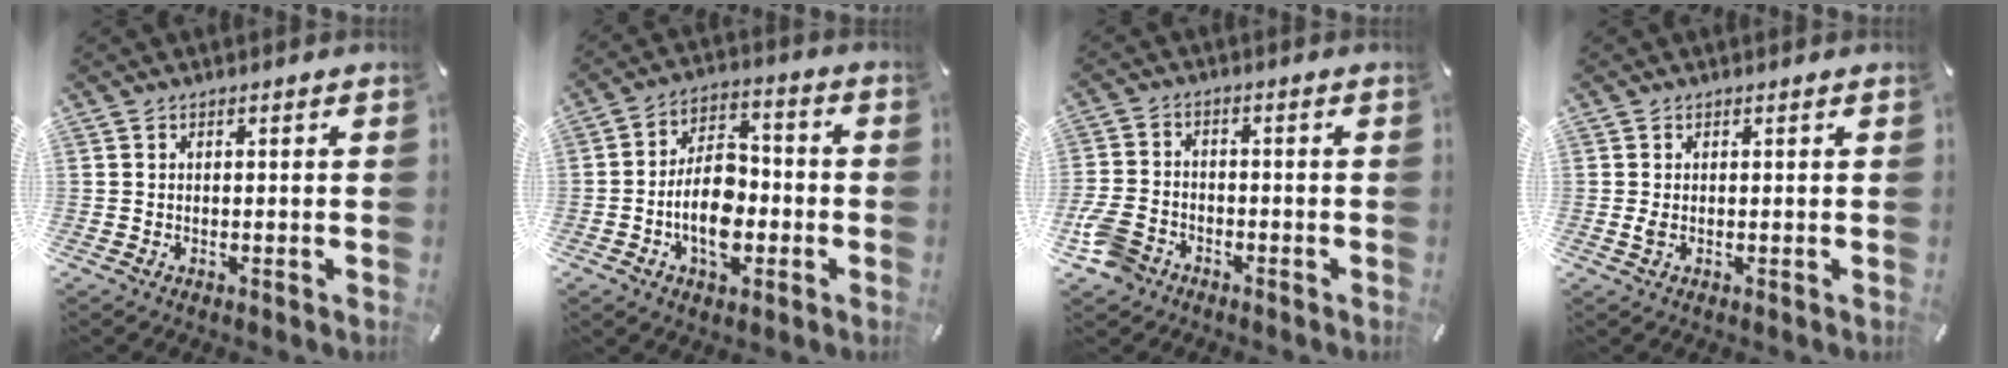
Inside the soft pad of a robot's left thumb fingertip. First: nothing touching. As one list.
[{"total": 12.7, "force": [-3.1, 8.2, 9.1], "torque": [-0.172, 0.007, -0.053]}, {"total": 7.3, "force": [-4.1, 4.9, 3.5], "torque": [-0.089, 0.014, -0.082]}, {"total": 1.2, "force": [0.0, 0.5, 1.1], "torque": [-0.028, -0.003, -0.002]}]